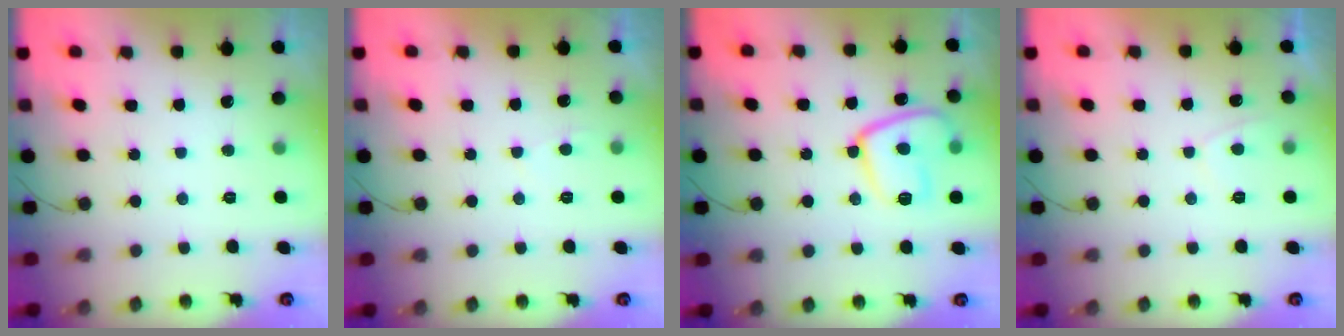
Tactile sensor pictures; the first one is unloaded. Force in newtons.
{"total": 2.0, "press": 1.9, "slide": 0.3}
{"total": 13.7, "press": 13.6, "slide": 1.4}
{"total": 1.1, "press": 0.9, "slide": 0.6}